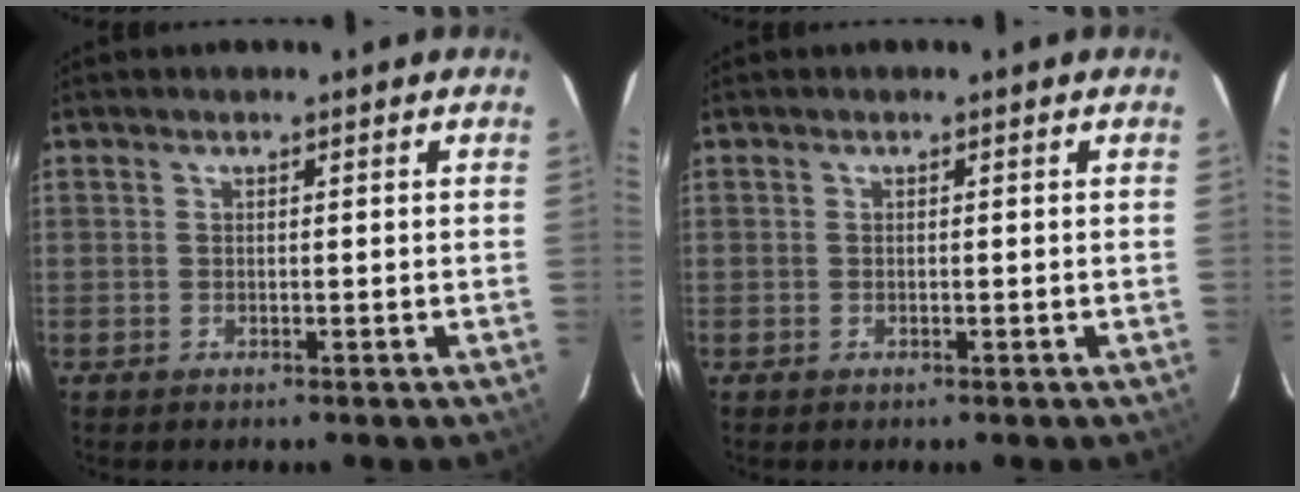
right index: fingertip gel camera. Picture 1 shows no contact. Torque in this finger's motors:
{"motor_torque": [-0.18, 0.10, -0.03, -0.01]}